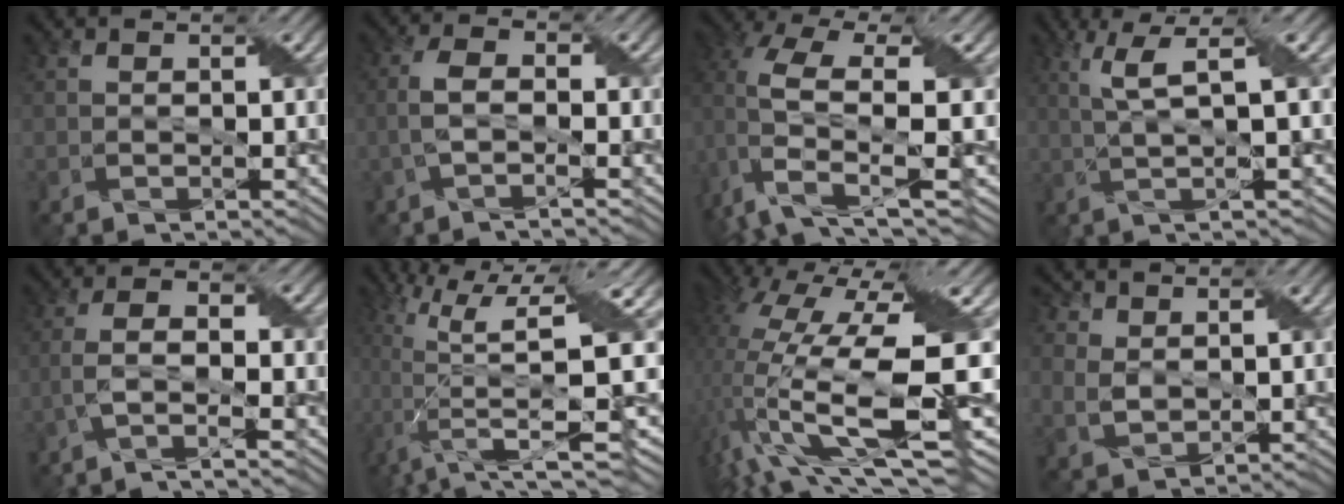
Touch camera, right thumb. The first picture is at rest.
{"total": 3.0, "force": [-1.0, 0.9, 2.7], "torque": [-0.063, 0.005, -0.026]}
{"total": 11.9, "force": [3.1, 4.3, 10.6], "torque": [-0.243, -0.004, 0.059]}
{"total": 7.0, "force": [1.5, 0.9, 6.8], "torque": [-0.127, 0.015, 0.031]}
{"total": 4.4, "force": [-2.1, 1.1, 3.8], "torque": [-0.075, 0.005, -0.051]}
{"total": 13.9, "force": [0.7, 4.7, 13.1], "torque": [-0.289, -0.008, 0.020]}
{"total": 17.2, "force": [-0.6, 7.1, 15.7], "torque": [-0.353, -0.025, 0.002]}
{"total": 3.7, "force": [2.1, 2.5, 1.6], "torque": [-0.045, -0.002, 0.044]}